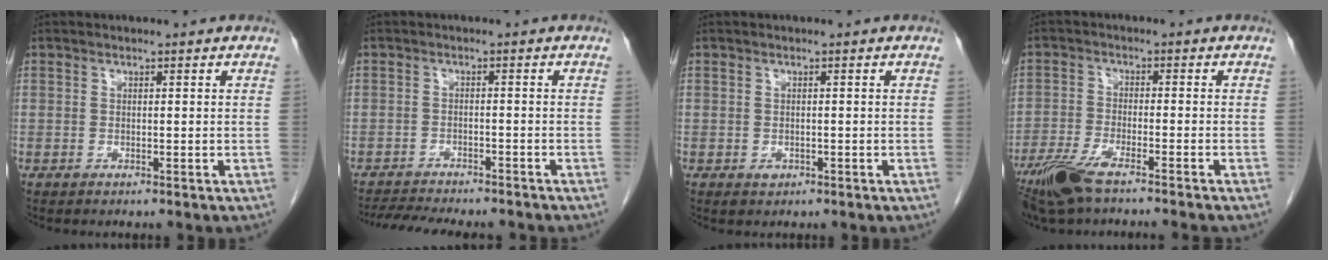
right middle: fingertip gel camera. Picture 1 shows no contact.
{"total": 11.3, "force": [-10.3, 2.0, 4.3], "torque": [-0.067, -0.004, -0.139]}
{"total": 1.1, "force": [-0.5, 0.8, 0.5], "torque": [-0.009, 0.001, -0.001]}
{"total": 8.5, "force": [-6.6, 0.7, 5.4], "torque": [-0.102, -0.019, -0.118]}